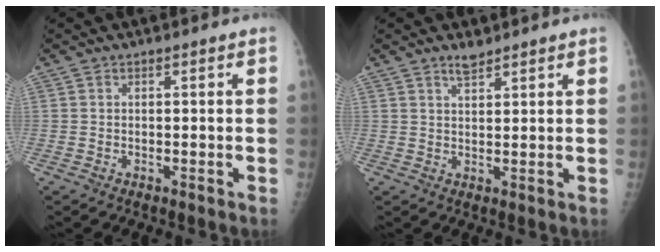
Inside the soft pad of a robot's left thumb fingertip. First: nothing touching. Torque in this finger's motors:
{"motor_torque": [0.20, 0.22, -0.16, -0.12, 0.01]}